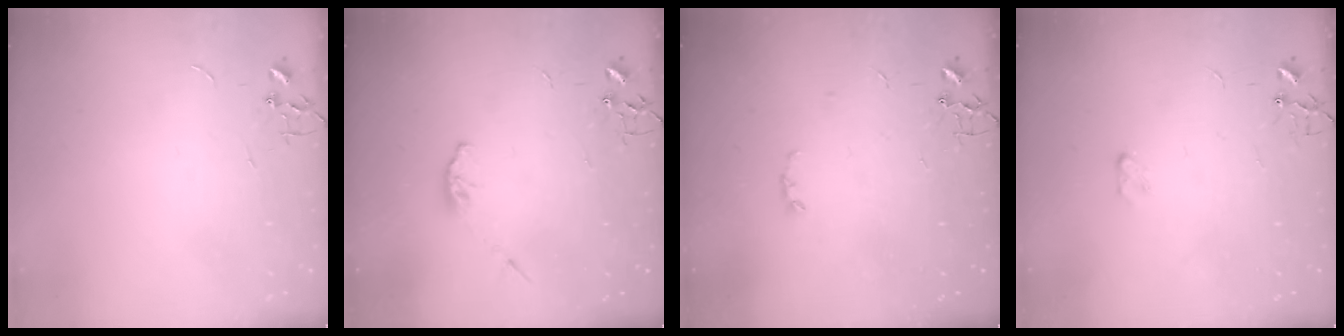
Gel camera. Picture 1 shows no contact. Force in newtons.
{"total": 3.9, "press": 3.9, "slide": 0.7}
{"total": 2.9, "press": 2.8, "slide": 0.5}
{"total": 2.9, "press": 2.9, "slide": 0.4}